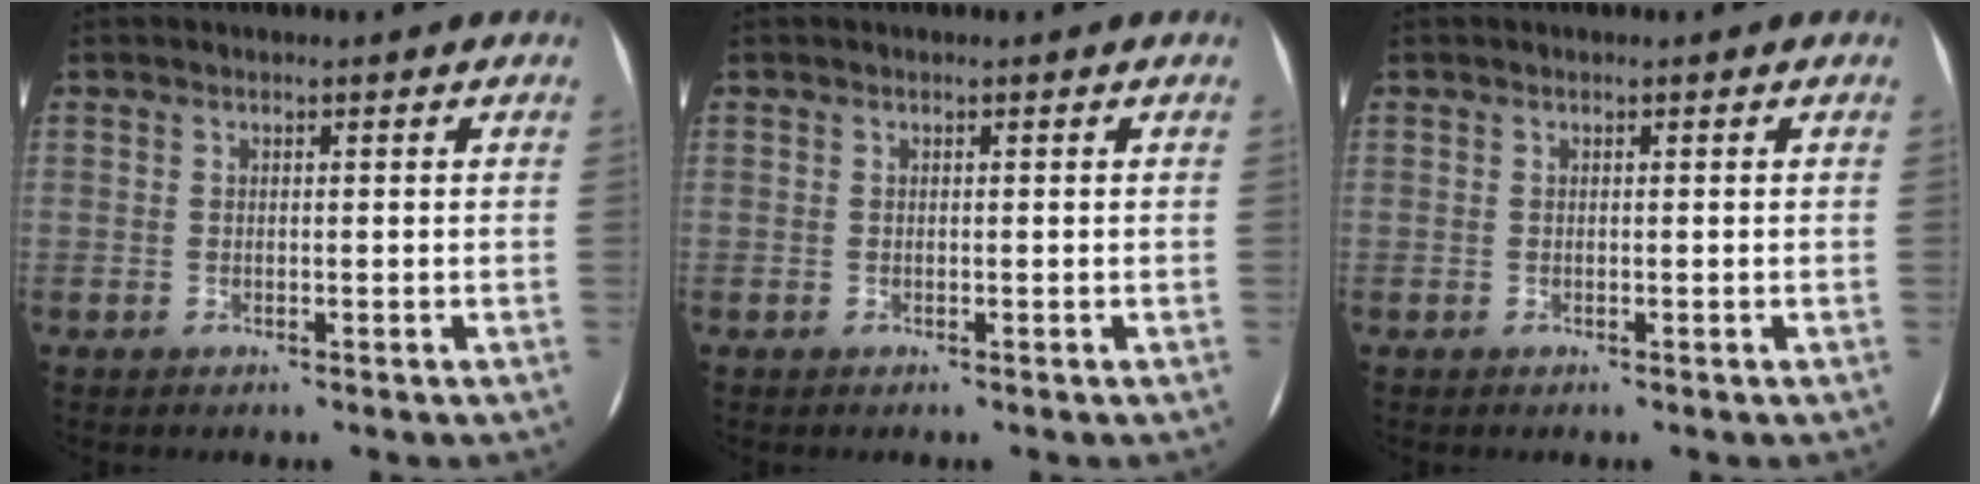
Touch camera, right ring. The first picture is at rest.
{"total": 0.0}
{"total": 0.0}